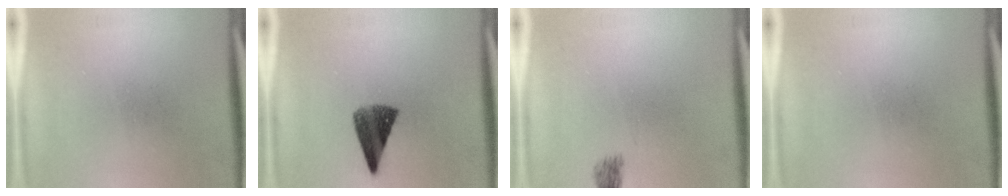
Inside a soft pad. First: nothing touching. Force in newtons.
{"total": 7.2}
{"total": 1.8}
{"total": 0.0}